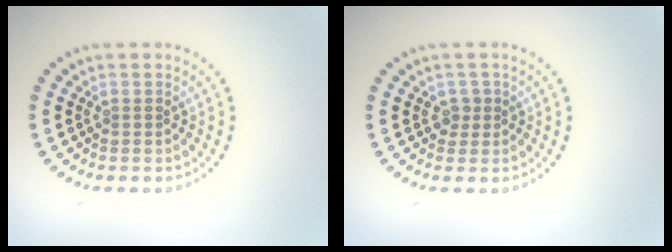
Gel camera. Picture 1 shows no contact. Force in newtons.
{"total": 1.1, "press": 0.9, "slide": 0.7}